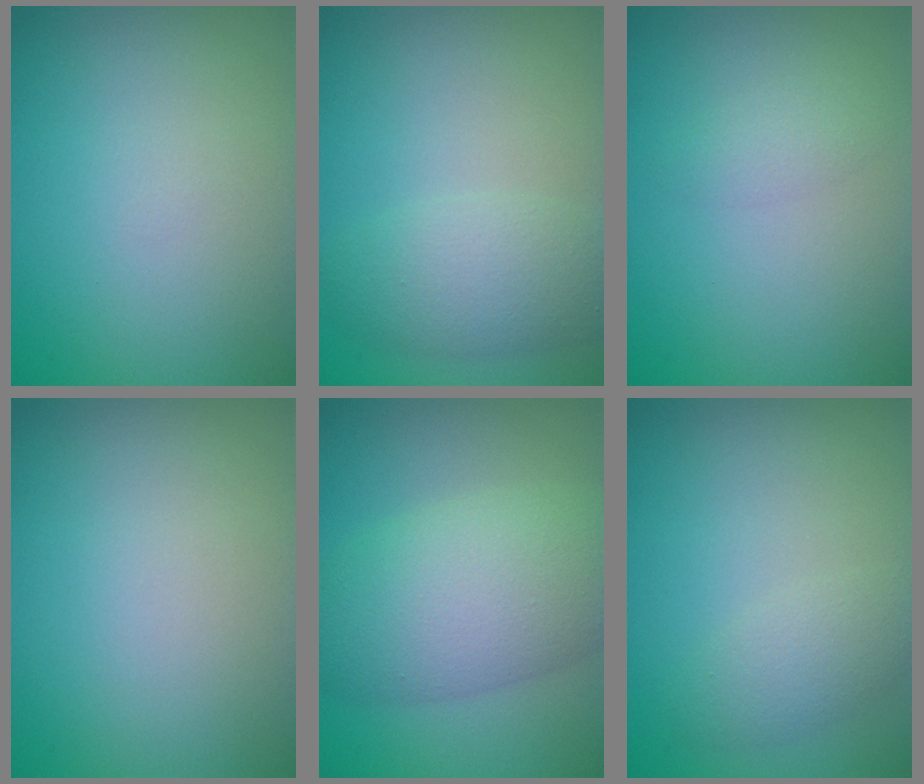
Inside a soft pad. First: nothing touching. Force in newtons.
{"total": 3.5, "press": 3.5, "slide": 0.3}
{"total": 1.2, "press": 1.2, "slide": 0.1}
{"total": 0.0}
{"total": 7.6, "press": 7.6, "slide": 0.3}
{"total": 1.9, "press": 1.9, "slide": 0.1}